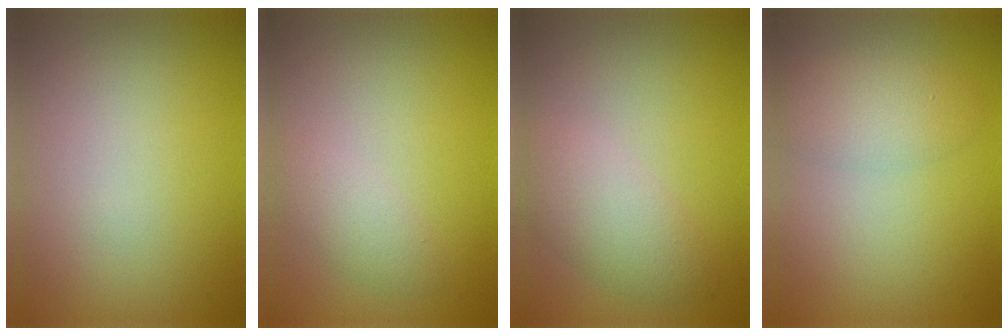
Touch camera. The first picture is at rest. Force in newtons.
{"total": 1.8, "press": 1.8, "slide": 0.1}
{"total": 3.2, "press": 3.2, "slide": 0.2}
{"total": 2.8, "press": 2.8, "slide": 0.1}